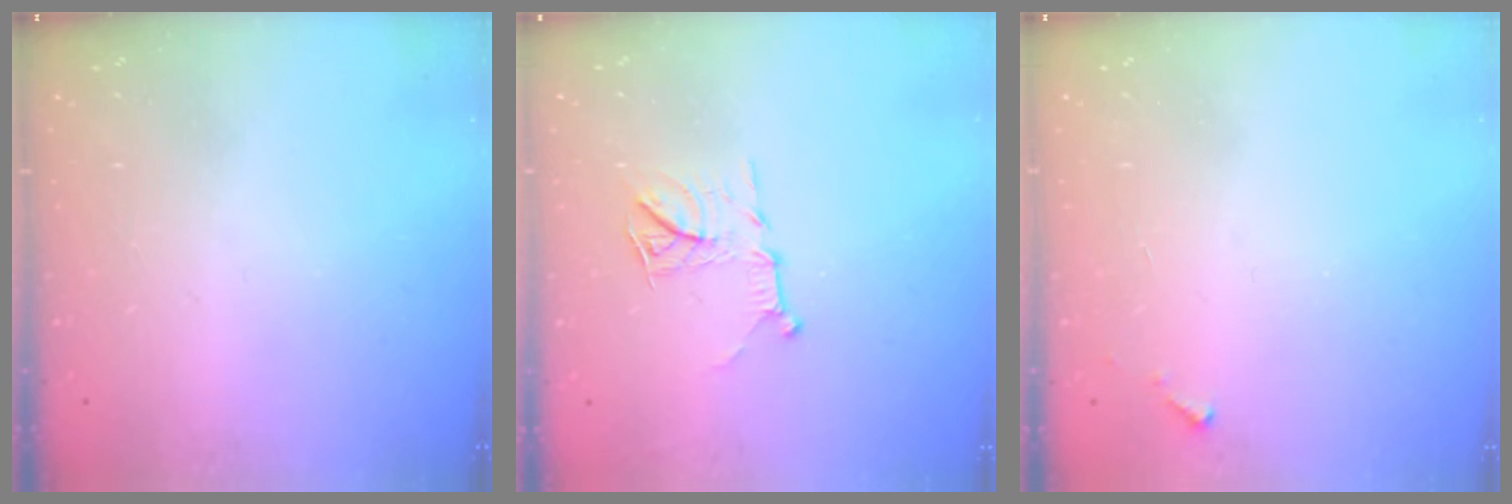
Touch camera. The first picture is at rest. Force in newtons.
{"total": 10.6, "press": 10.6, "slide": 0.8}
{"total": 2.8, "press": 2.8, "slide": 0.1}